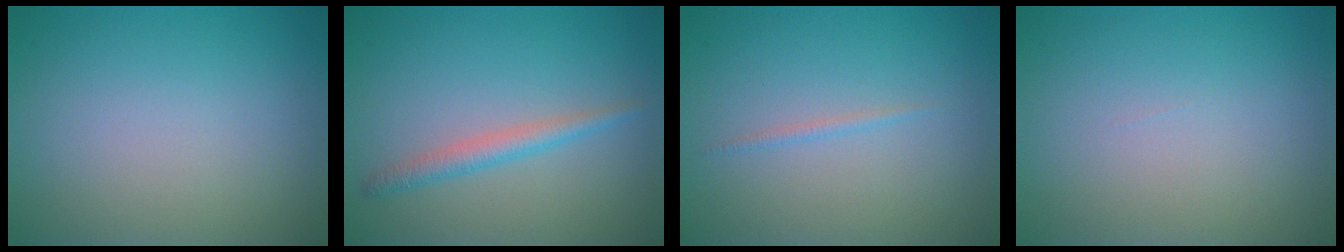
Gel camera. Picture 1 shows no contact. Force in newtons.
{"total": 2.0, "press": 2.0, "slide": 0.1}
{"total": 0.6, "press": 0.6, "slide": 0.0}
{"total": 0.0}